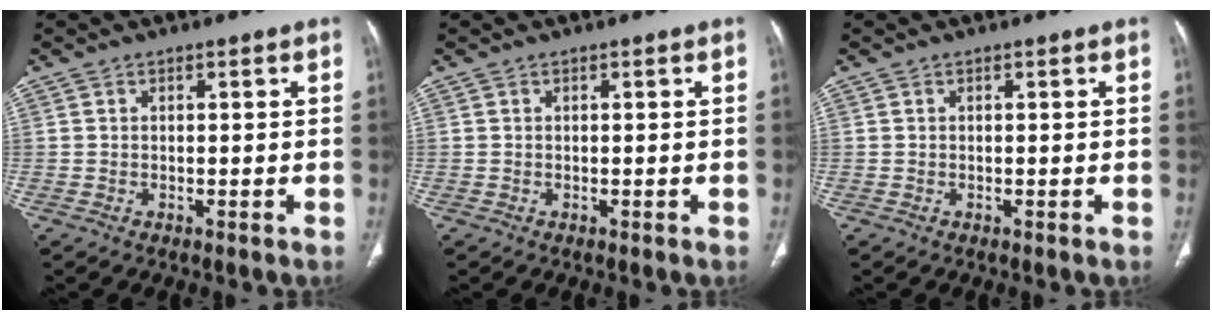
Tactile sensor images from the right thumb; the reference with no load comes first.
{"total": 0.0}
{"total": 0.0}